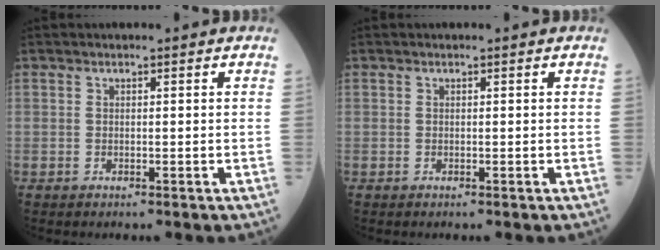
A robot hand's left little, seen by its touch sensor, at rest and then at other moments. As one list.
[{"total": 0.0}]